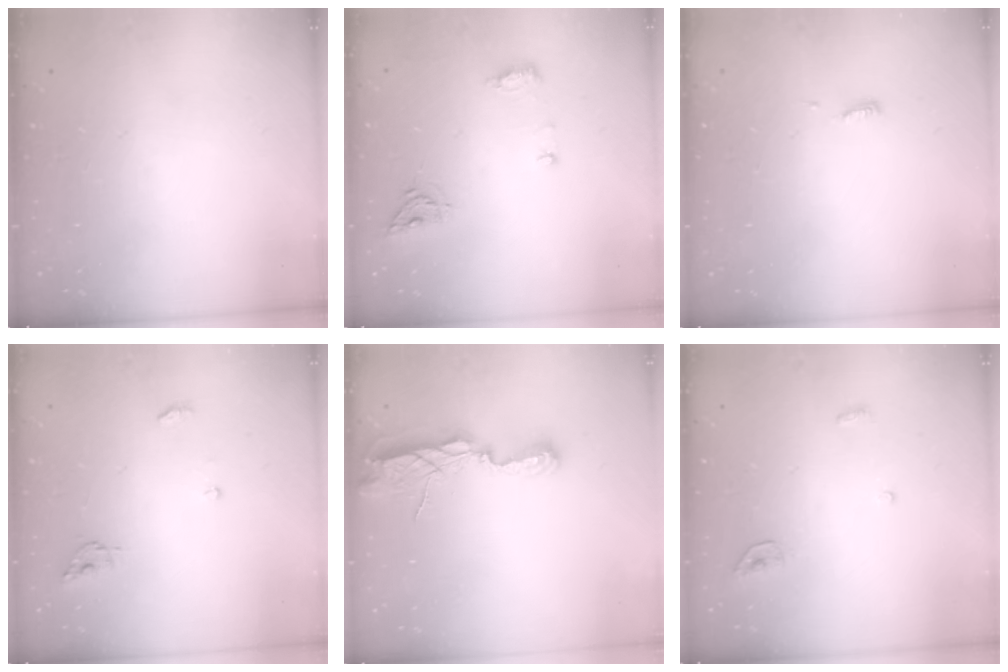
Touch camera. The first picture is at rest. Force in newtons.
{"total": 6.9, "press": 6.7, "slide": 1.7}
{"total": 3.9, "press": 3.9, "slide": 0.5}
{"total": 4.8, "press": 4.8, "slide": 0.4}
{"total": 7.3, "press": 7.3, "slide": 0.5}
{"total": 3.5, "press": 3.5, "slide": 0.3}